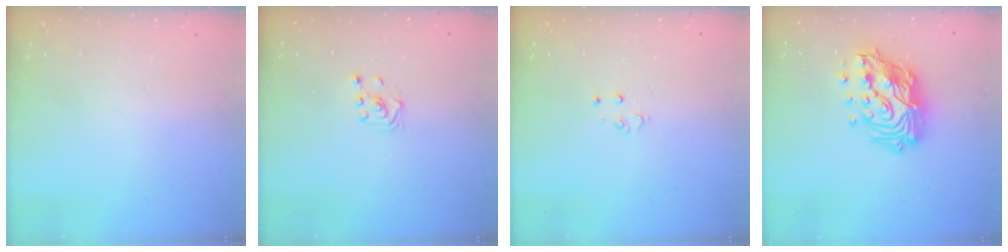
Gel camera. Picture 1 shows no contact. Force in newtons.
{"total": 1.6, "press": 1.4, "slide": 0.9}
{"total": 2.8, "press": 2.8, "slide": 0.3}
{"total": 18.6, "press": 18.6, "slide": 1.4}